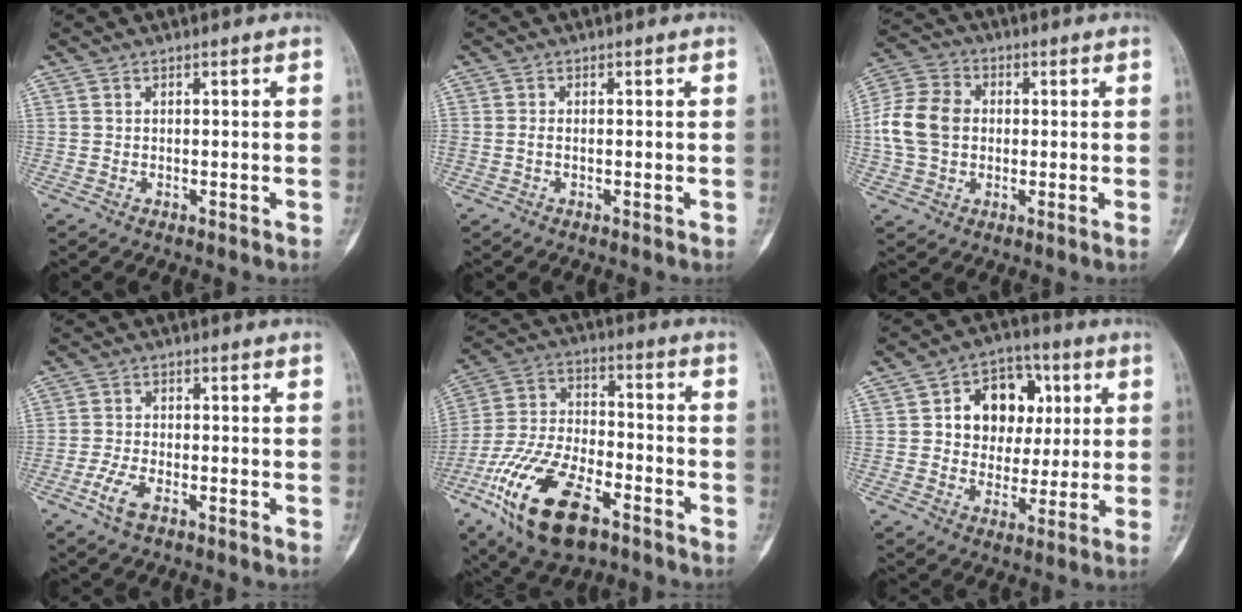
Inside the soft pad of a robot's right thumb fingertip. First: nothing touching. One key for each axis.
{"total": 1.0, "fx": -0.3, "fy": 0.7, "fz": 0.7, "tx": -0.016, "ty": 0.000, "tz": -0.008}
{"total": 11.3, "fx": -0.1, "fy": 8.6, "fz": 7.3, "tx": -0.135, "ty": 0.022, "tz": -0.009}
{"total": 4.9, "fx": -2.7, "fy": 2.2, "fz": 3.4, "tx": -0.073, "ty": 0.010, "tz": -0.052}
{"total": 20.8, "fx": -10.9, "fy": 9.7, "fz": 14.8, "tx": -0.292, "ty": 0.042, "tz": -0.196}
{"total": 13.3, "fx": 2.9, "fy": 10.4, "fz": 7.8, "tx": -0.061, "ty": 0.010, "tz": 0.045}